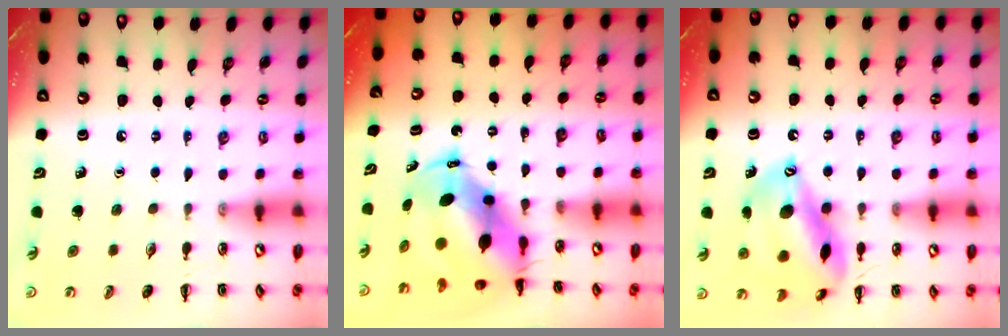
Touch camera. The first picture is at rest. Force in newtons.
{"total": 9.3, "press": 9.0, "slide": 2.4}
{"total": 18.6, "press": 18.6, "slide": 1.6}